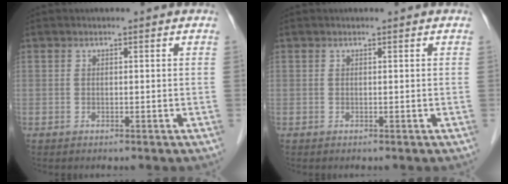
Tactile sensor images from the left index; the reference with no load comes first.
{"total": 0.0}